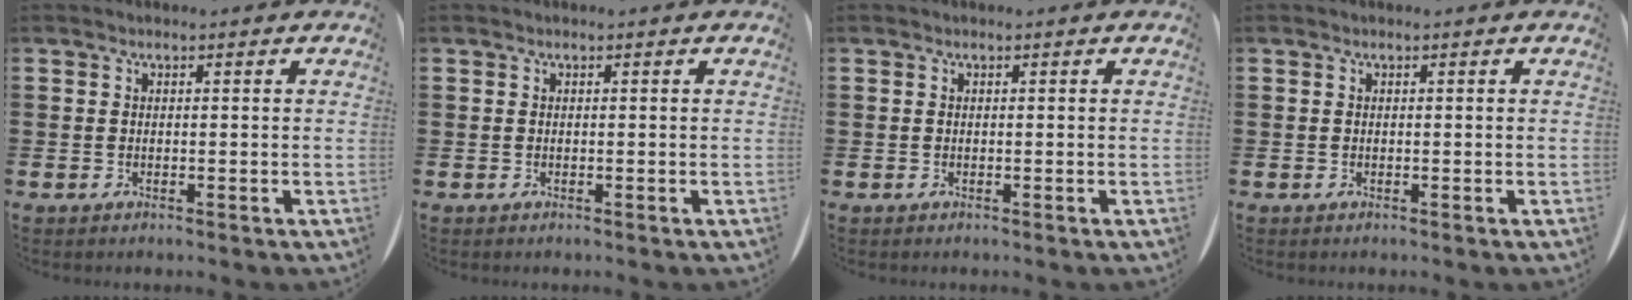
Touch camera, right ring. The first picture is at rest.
{"total": 0.0}
{"total": 0.0}
{"total": 0.0}